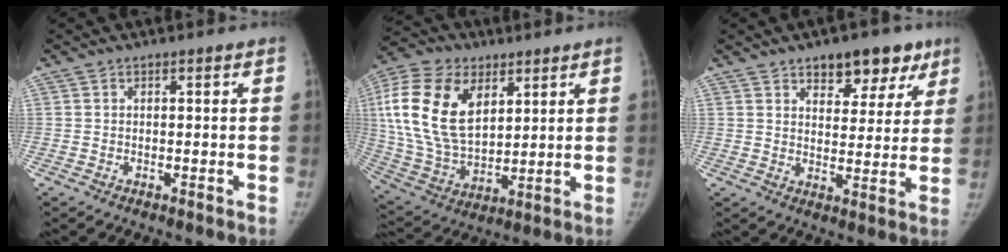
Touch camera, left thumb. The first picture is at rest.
{"total": 21.0, "force": [6.7, 13.0, 15.1], "torque": [-0.294, -0.019, 0.126]}
{"total": 11.0, "force": [6.9, 5.9, 6.1], "torque": [-0.035, -0.031, 0.096]}